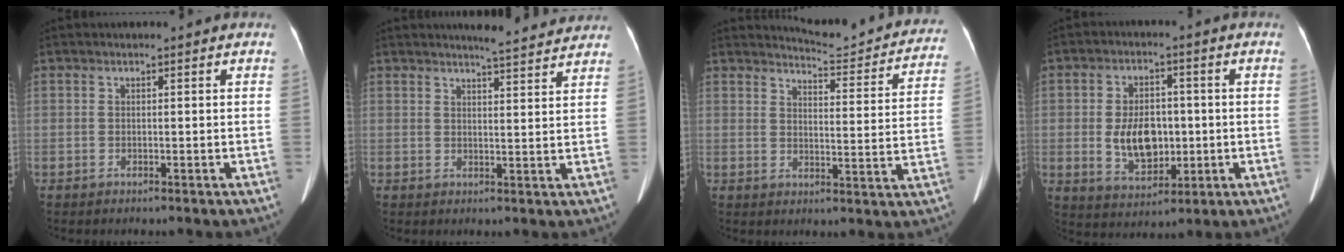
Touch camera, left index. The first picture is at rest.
{"total": 6.9, "force": [6.6, 0.1, 1.8], "torque": [-0.036, 0.000, 0.079]}
{"total": 13.9, "force": [13.5, 1.2, 2.8], "torque": [-0.029, -0.051, 0.149]}
{"total": 8.8, "force": [-0.7, 5.4, 6.9], "torque": [-0.133, 0.003, -0.002]}